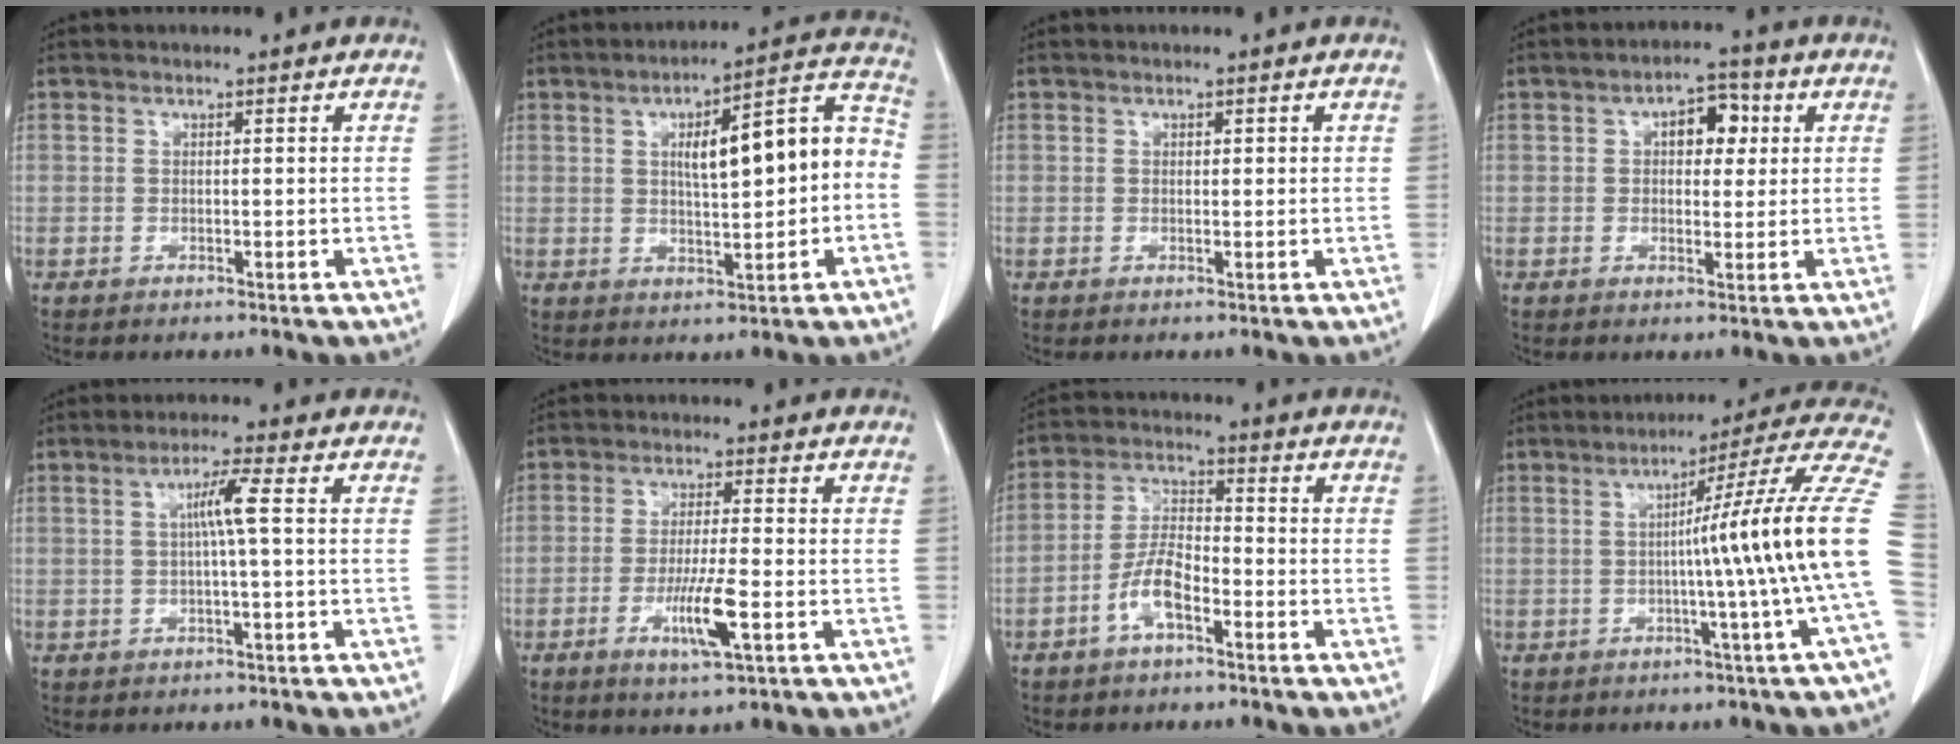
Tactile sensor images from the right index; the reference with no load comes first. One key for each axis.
{"total": 12.7, "fx": 0.3, "fy": 3.1, "fz": 12.3, "tx": -0.173, "ty": 0.043, "tz": 0.010}
{"total": 0.9, "fx": 0.3, "fy": 0.4, "fz": 0.7, "tx": -0.007, "ty": 0.001, "tz": 0.004}
{"total": 5.5, "fx": 1.5, "fy": 3.0, "fz": 4.3, "tx": -0.061, "ty": 0.019, "tz": 0.021}
{"total": 4.3, "fx": 0.5, "fy": -0.5, "fz": 4.2, "tx": -0.077, "ty": 0.008, "tz": 0.009}
{"total": 6.8, "fx": -2.5, "fy": 0.2, "fz": 6.4, "tx": -0.119, "ty": -0.014, "tz": -0.044}
{"total": 6.2, "fx": -3.2, "fy": 2.1, "fz": 4.9, "tx": -0.110, "ty": 0.006, "tz": -0.062}
{"total": 16.3, "fx": -1.4, "fy": -3.1, "fz": 15.9, "tx": -0.197, "ty": 0.007, "tz": -0.029}